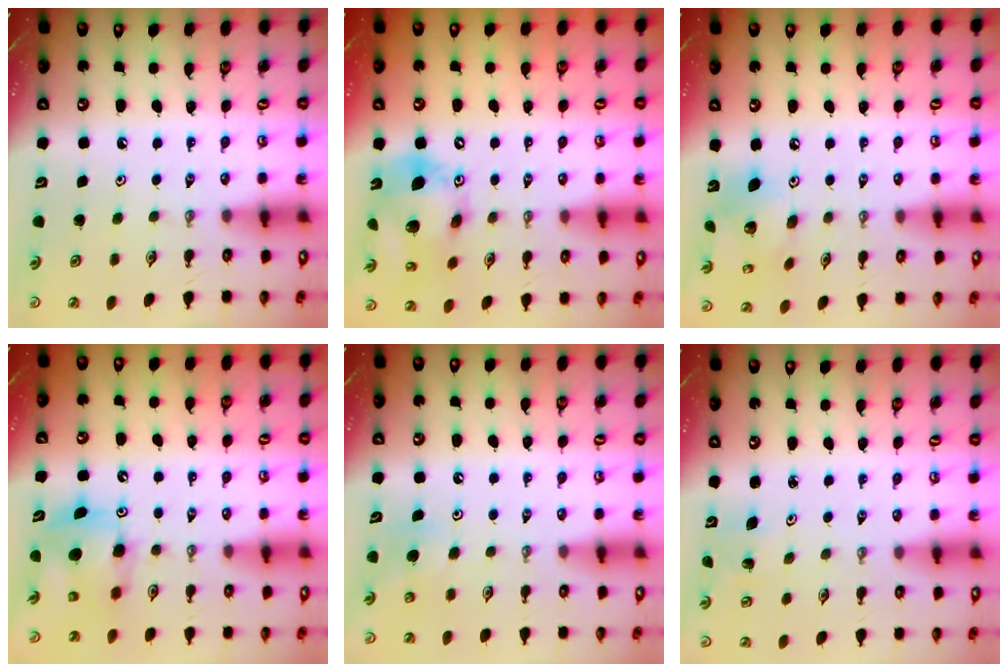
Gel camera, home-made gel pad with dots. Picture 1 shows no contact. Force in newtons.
{"total": 16.0, "press": 15.7, "slide": 2.9}
{"total": 11.5, "press": 11.5, "slide": 0.7}
{"total": 7.5, "press": 7.5, "slide": 0.3}
{"total": 5.0, "press": 4.9, "slide": 0.9}
{"total": 2.8, "press": 2.8, "slide": 0.3}